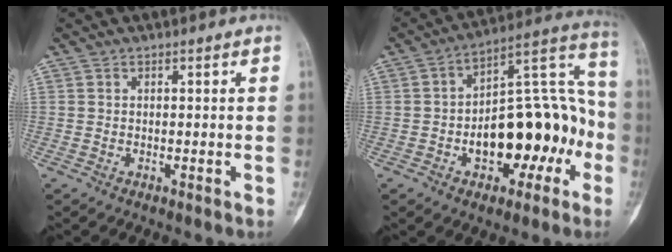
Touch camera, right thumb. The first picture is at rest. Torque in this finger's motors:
{"motor_torque": [2.10, 2.02, 1.13, -0.94, 0.08]}